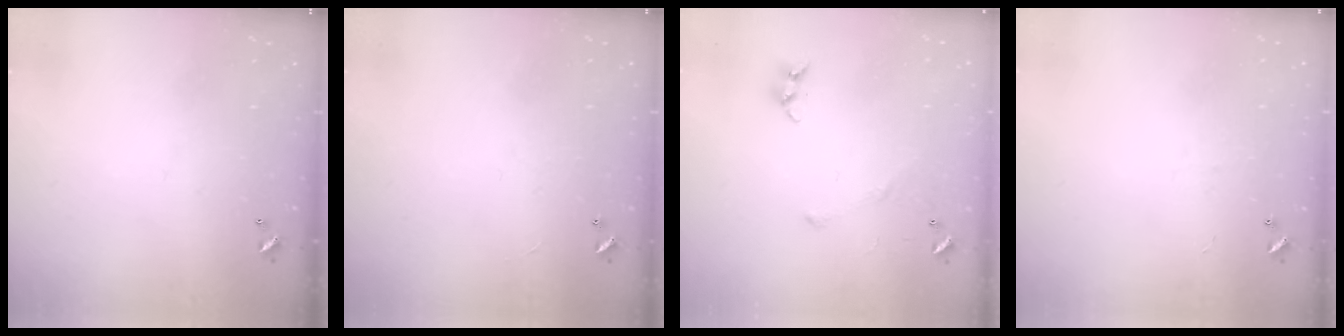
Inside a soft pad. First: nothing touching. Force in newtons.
{"total": 1.2, "press": 1.1, "slide": 0.4}
{"total": 5.2, "press": 5.1, "slide": 0.6}
{"total": 2.4, "press": 2.4, "slide": 0.3}